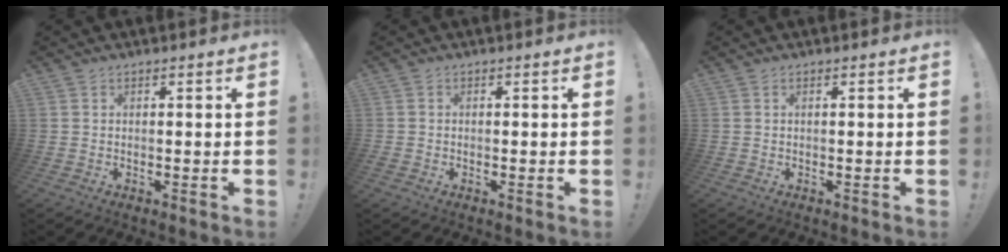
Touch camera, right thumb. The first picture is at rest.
{"total": 0.9, "force": [-0.5, 0.7, 0.1], "torque": [-0.001, 0.002, -0.009]}
{"total": 0.0}